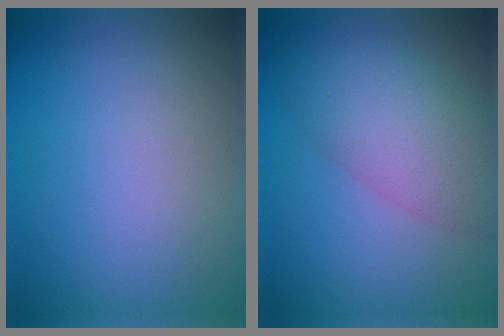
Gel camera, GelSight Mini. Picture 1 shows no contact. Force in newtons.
{"total": 6.0, "press": 6.0, "slide": 0.1}